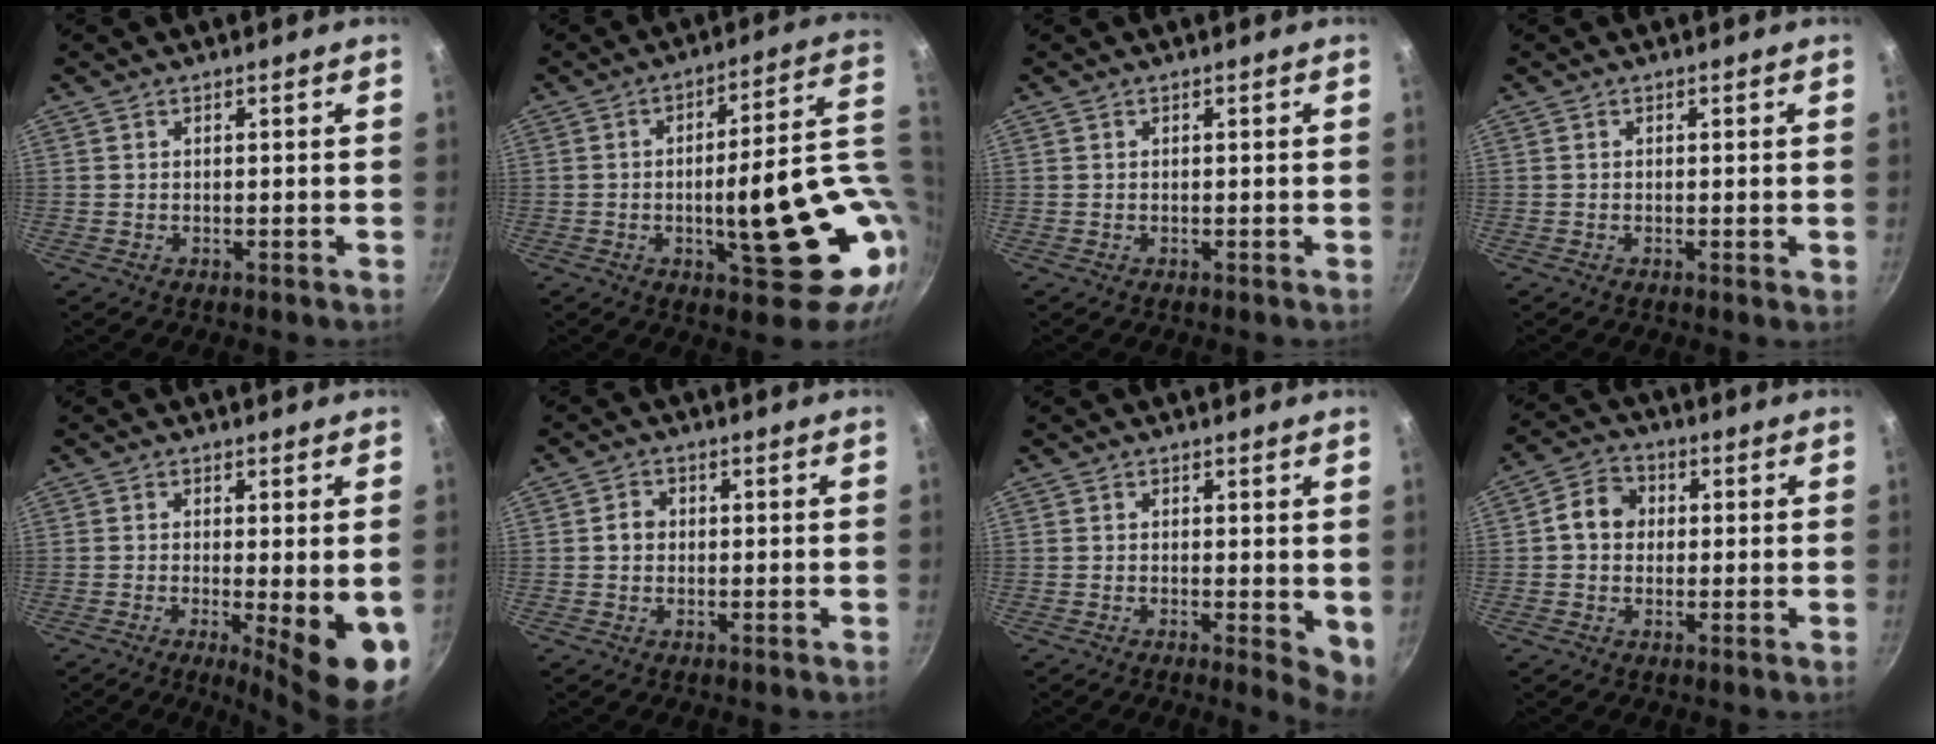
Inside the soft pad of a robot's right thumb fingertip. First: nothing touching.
{"total": 24.5, "force": [-1.8, 8.4, 23.0], "torque": [-0.267, -0.006, -0.011]}
{"total": 0.0}
{"total": 0.6, "force": [-0.1, 0.2, 0.6], "torque": [-0.008, -0.001, -0.003]}
{"total": 10.7, "force": [-2.4, 2.3, 10.2], "torque": [-0.129, -0.013, -0.026]}
{"total": 2.5, "force": [0.0, 2.1, 1.2], "torque": [-0.009, 0.006, -0.002]}
{"total": 5.0, "force": [-0.2, 2.0, 4.6], "torque": [-0.051, -0.007, -0.002]}
{"total": 6.5, "force": [0.6, 5.4, 3.6], "torque": [-0.037, 0.014, -0.006]}